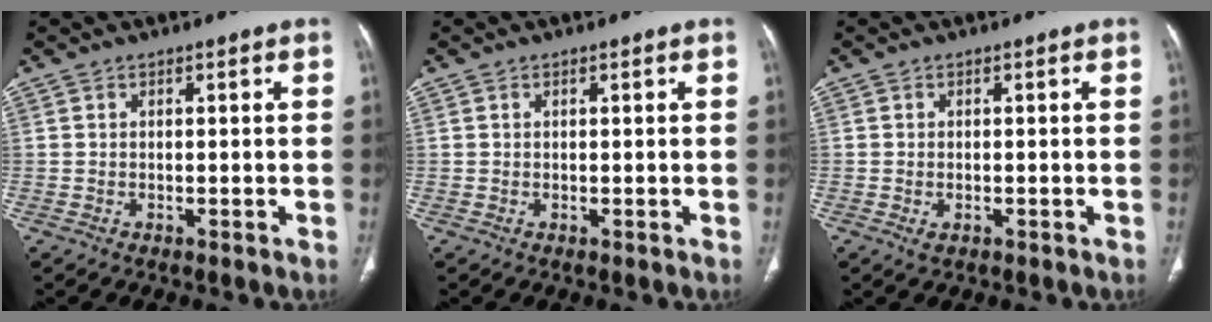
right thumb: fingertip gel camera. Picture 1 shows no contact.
{"total": 0.0}
{"total": 1.3, "force": [-0.5, 0.8, 1.0], "torque": [-0.020, 0.003, -0.003]}